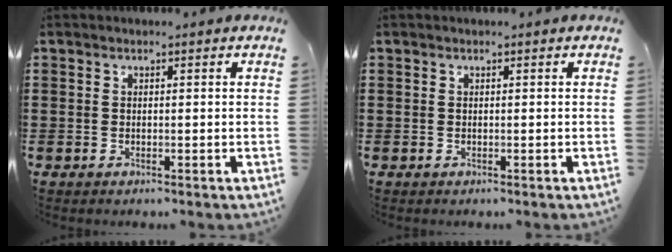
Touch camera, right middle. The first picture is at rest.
{"total": 0.0}